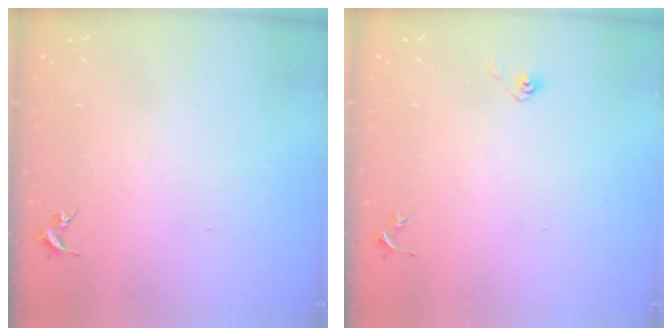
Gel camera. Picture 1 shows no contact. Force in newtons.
{"total": 3.6, "press": 3.0, "slide": 2.1}